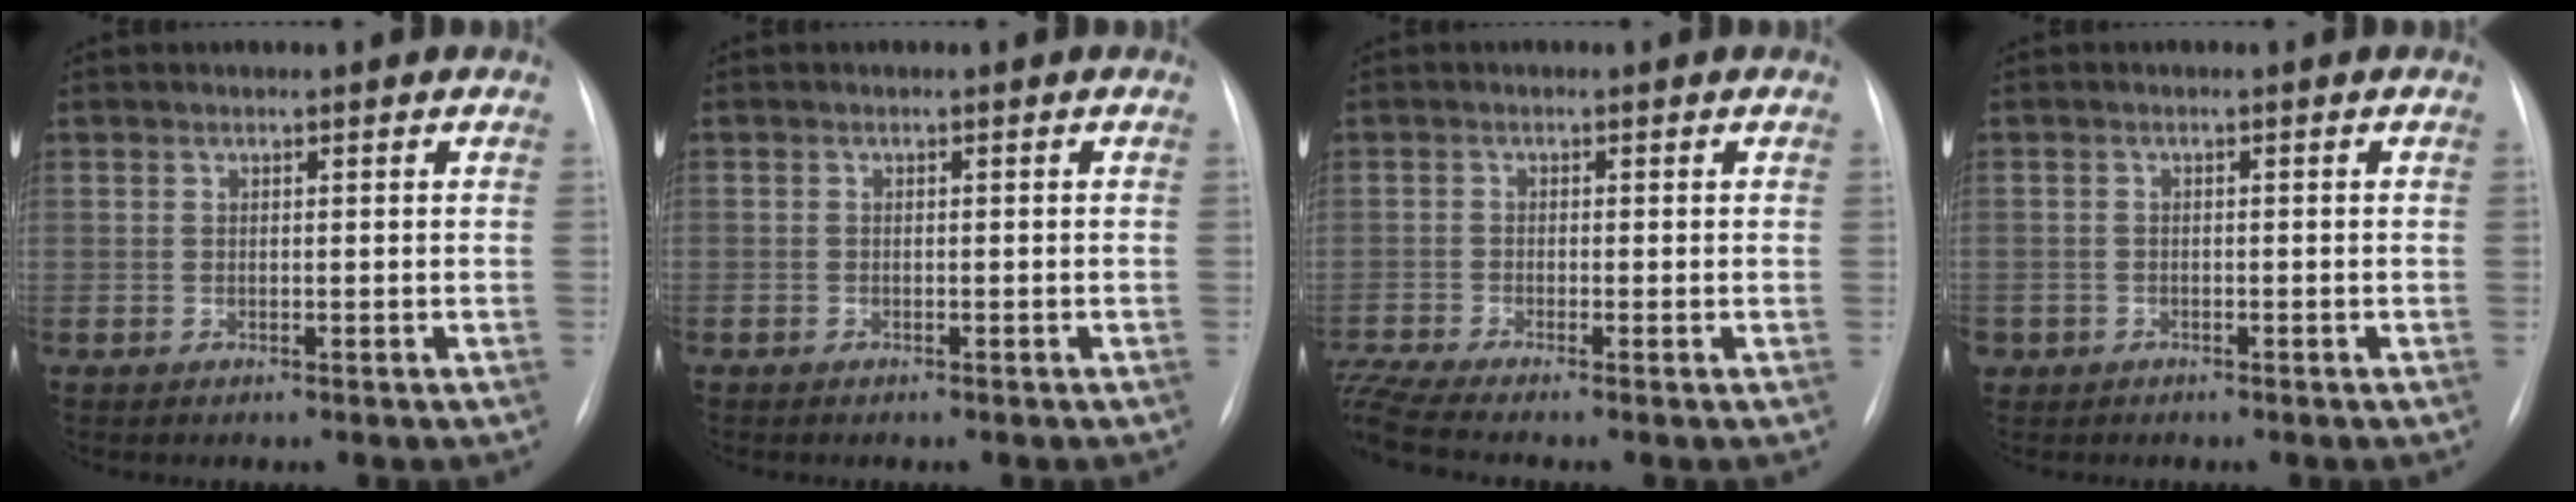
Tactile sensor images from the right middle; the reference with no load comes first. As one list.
[{"total": 0.8, "force": [-0.6, 0.6, 0.1], "torque": [-0.008, 0.004, -0.009]}, {"total": 5.1, "force": [-4.5, -1.1, 2.1], "torque": [-0.057, -0.010, -0.087]}, {"total": 2.2, "force": [-1.3, 1.8, 0.2], "torque": [-0.007, 0.004, -0.020]}]